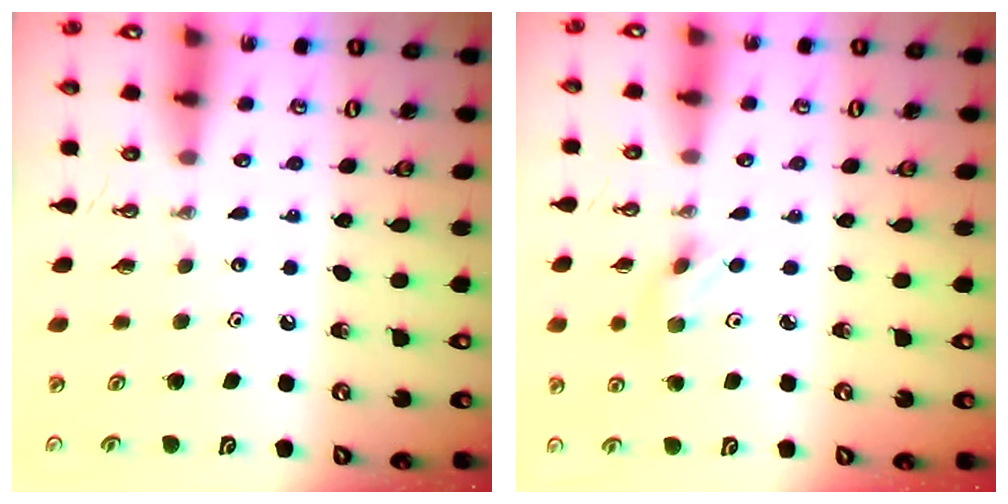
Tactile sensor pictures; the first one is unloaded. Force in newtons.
{"total": 2.5, "press": 2.5, "slide": 0.5}